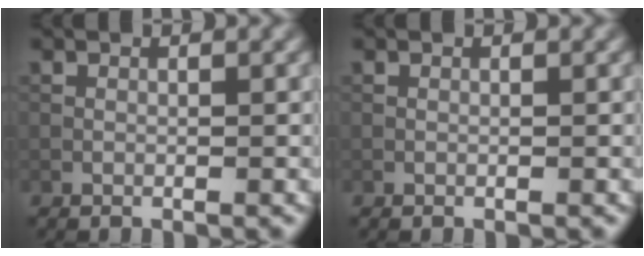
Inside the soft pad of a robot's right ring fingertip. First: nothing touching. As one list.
[{"total": 0.0}]